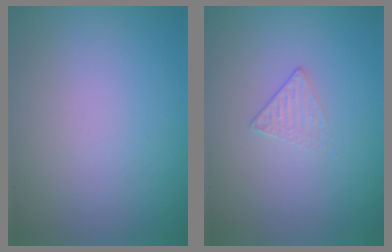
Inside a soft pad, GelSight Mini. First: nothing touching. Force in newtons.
{"total": 1.1, "press": 0.5, "slide": 1.0}